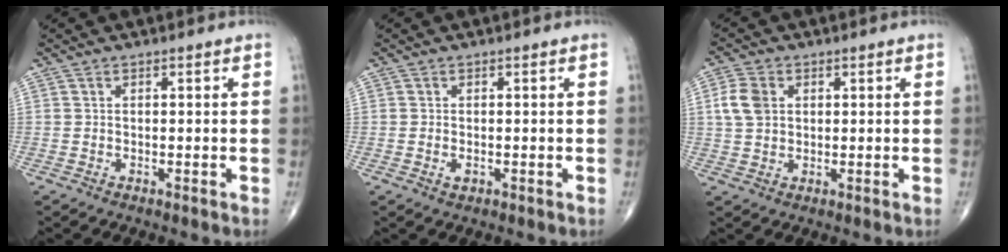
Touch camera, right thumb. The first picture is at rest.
{"total": 1.1, "force": [-0.3, 0.6, 0.8], "torque": [-0.013, -0.002, -0.005]}
{"total": 5.5, "force": [1.3, 4.1, 3.5], "torque": [-0.069, 0.003, 0.022]}